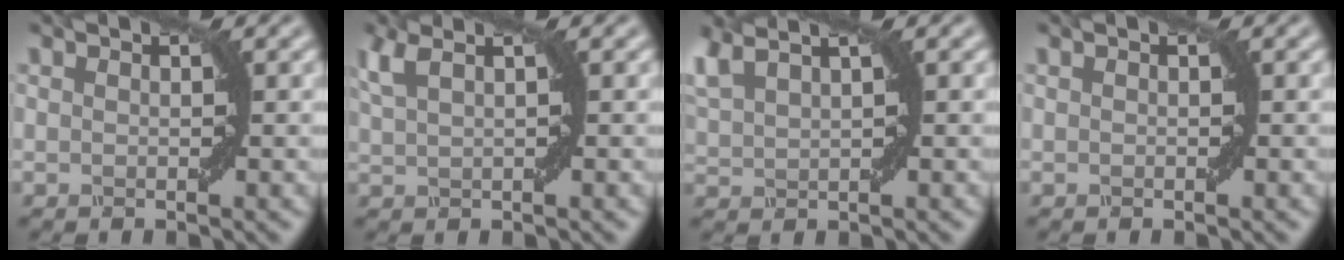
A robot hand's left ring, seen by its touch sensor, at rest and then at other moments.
{"total": 3.0, "force": [1.5, 1.2, 2.4], "torque": [-0.047, 0.017, 0.019]}
{"total": 5.1, "force": [3.4, 2.0, 3.3], "torque": [-0.082, 0.030, 0.047]}
{"total": 0.0}